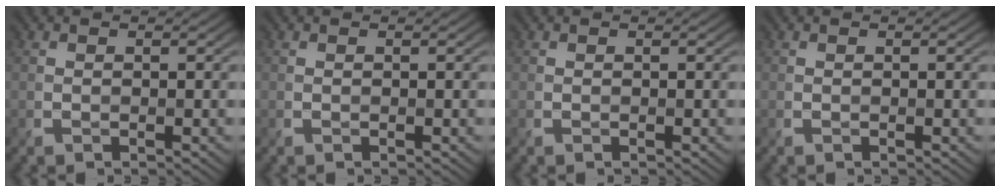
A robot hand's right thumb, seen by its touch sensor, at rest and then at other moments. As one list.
[{"total": 0.0}, {"total": 0.0}, {"total": 0.0}]